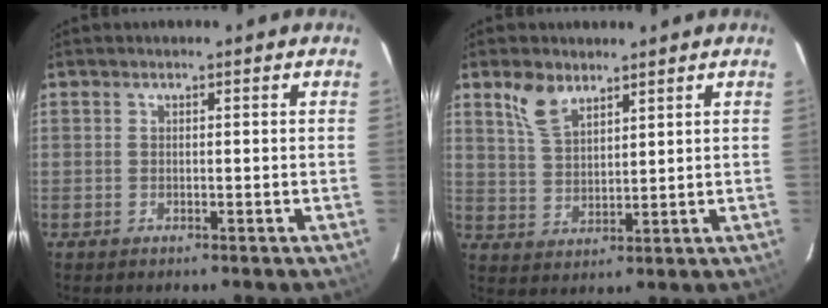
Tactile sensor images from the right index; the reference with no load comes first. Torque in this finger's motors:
{"motor_torque": [0.08, 0.08, 0.10, 0.05]}